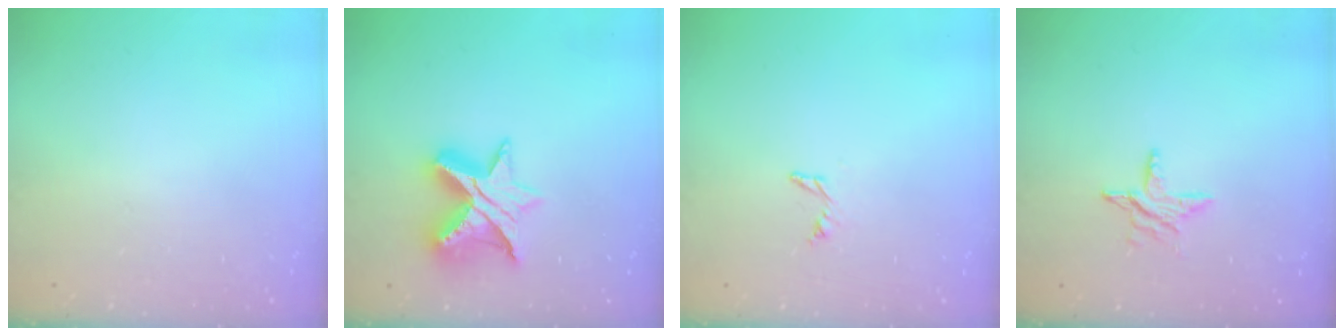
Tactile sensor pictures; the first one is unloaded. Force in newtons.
{"total": 11.6, "press": 11.5, "slide": 0.7}
{"total": 3.8, "press": 3.7, "slide": 0.4}
{"total": 6.9, "press": 6.9, "slide": 0.5}